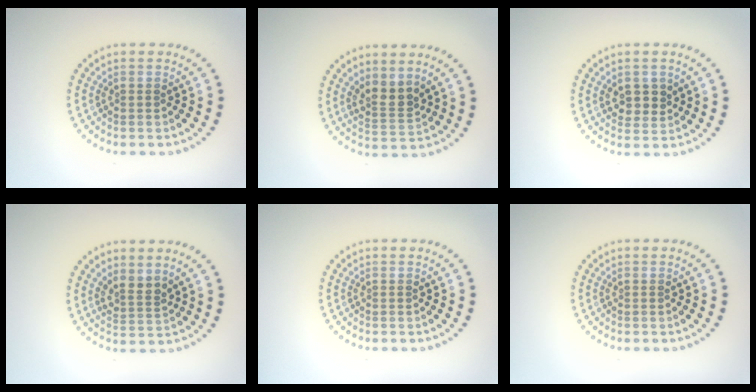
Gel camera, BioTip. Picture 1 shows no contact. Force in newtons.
{"total": 2.5, "press": 2.0, "slide": 1.6}
{"total": 2.3, "press": 2.1, "slide": 0.8}
{"total": 2.1, "press": 1.5, "slide": 1.5}
{"total": 0.0}
{"total": 0.0}